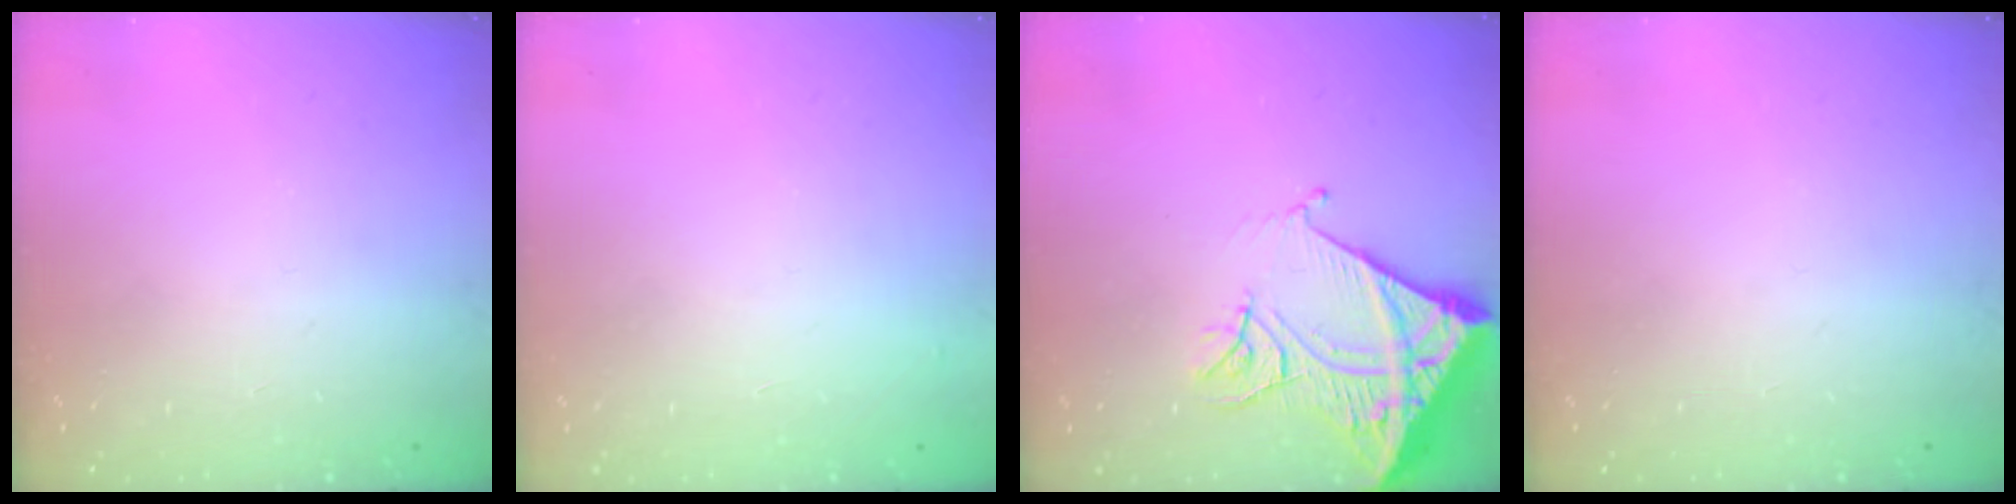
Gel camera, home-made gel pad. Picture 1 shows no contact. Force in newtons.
{"total": 2.9, "press": 2.9, "slide": 0.1}
{"total": 14.2, "press": 14.1, "slide": 1.5}
{"total": 0.0}